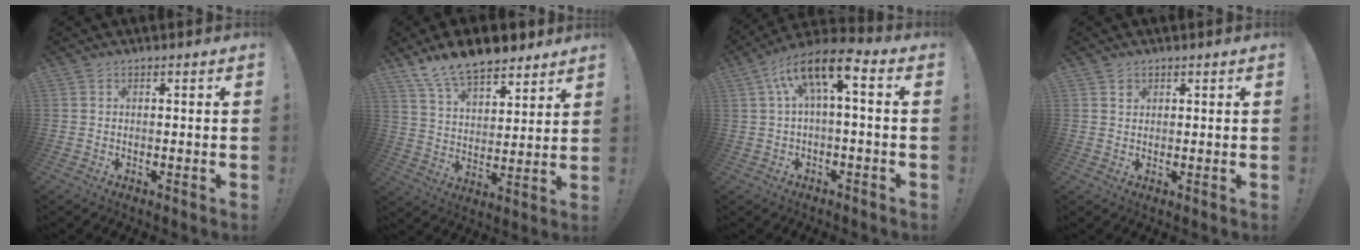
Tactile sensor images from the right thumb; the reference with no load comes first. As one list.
[{"total": 13.2, "force": [11.0, 5.5, 4.8], "torque": [-0.091, -0.079, 0.205]}, {"total": 10.7, "force": [2.5, 3.6, 9.7], "torque": [-0.168, -0.006, 0.041]}, {"total": 1.4, "force": [0.8, 1.1, 0.1], "torque": [0.013, -0.005, 0.010]}]